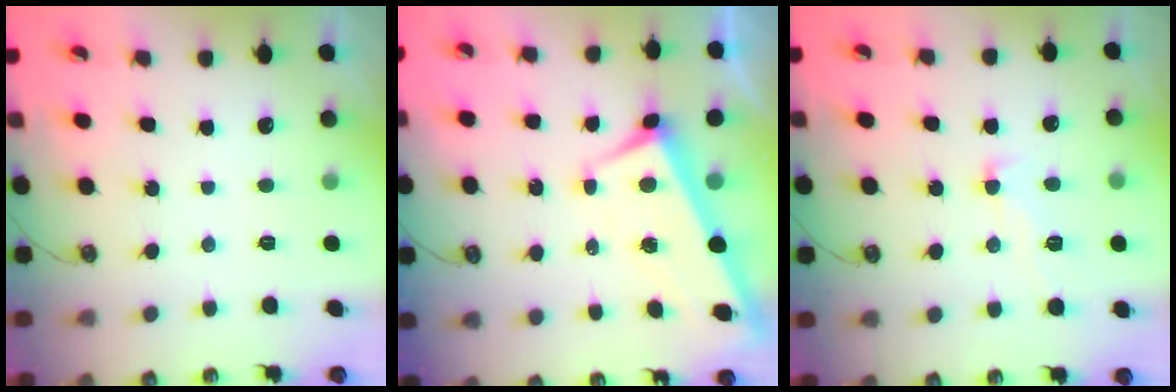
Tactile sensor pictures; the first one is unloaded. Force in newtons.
{"total": 2.9, "press": 2.8, "slide": 0.9}
{"total": 1.8, "press": 1.6, "slide": 0.8}